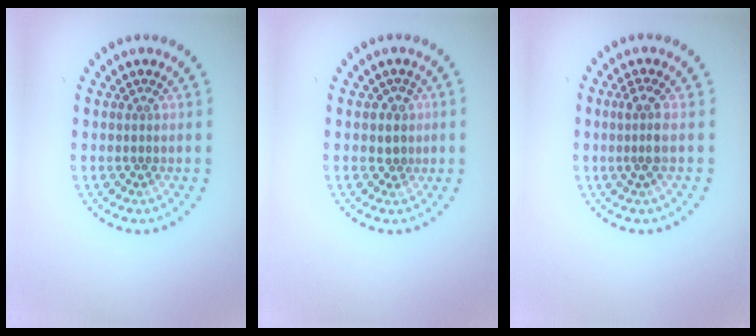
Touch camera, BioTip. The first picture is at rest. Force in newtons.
{"total": 1.3, "press": 1.1, "slide": 0.7}
{"total": 1.8, "press": 1.4, "slide": 1.2}